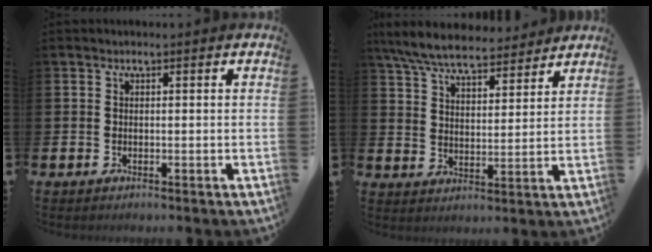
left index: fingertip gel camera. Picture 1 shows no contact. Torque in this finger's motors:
{"motor_torque": [1.06, -1.07, 0.65, 0.18]}